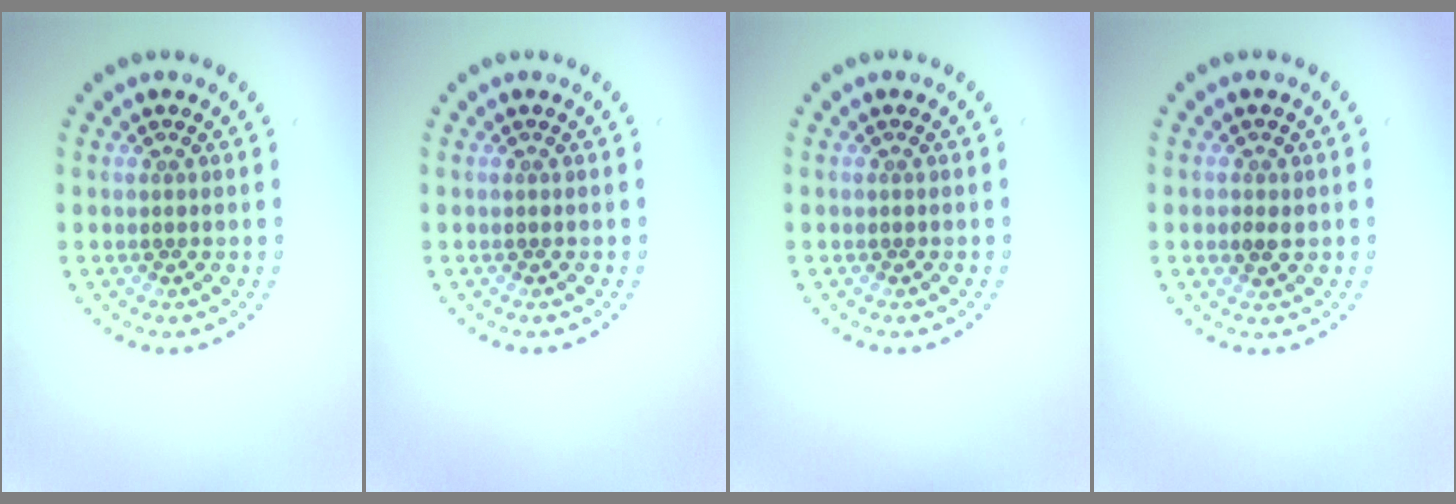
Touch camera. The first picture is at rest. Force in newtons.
{"total": 0.0}
{"total": 0.0}
{"total": 1.4, "press": 1.4, "slide": 0.2}